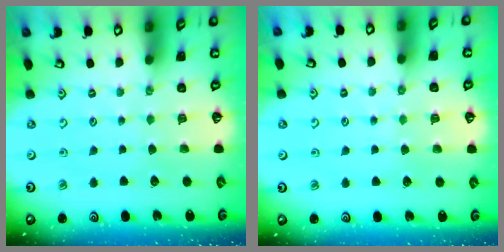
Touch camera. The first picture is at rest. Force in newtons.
{"total": 4.3, "press": 4.3, "slide": 0.5}